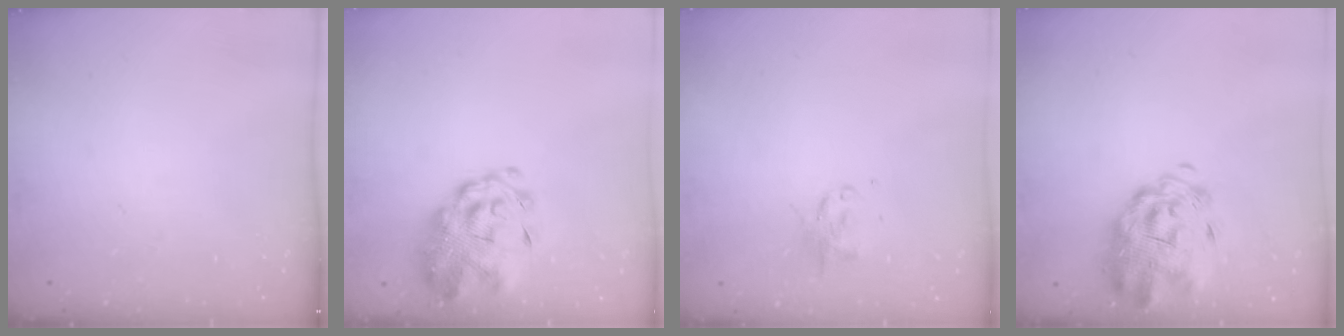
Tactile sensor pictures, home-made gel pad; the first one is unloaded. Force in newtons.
{"total": 4.8, "press": 4.5, "slide": 1.7}
{"total": 2.5, "press": 2.5, "slide": 0.6}
{"total": 3.9, "press": 3.3, "slide": 2.1}